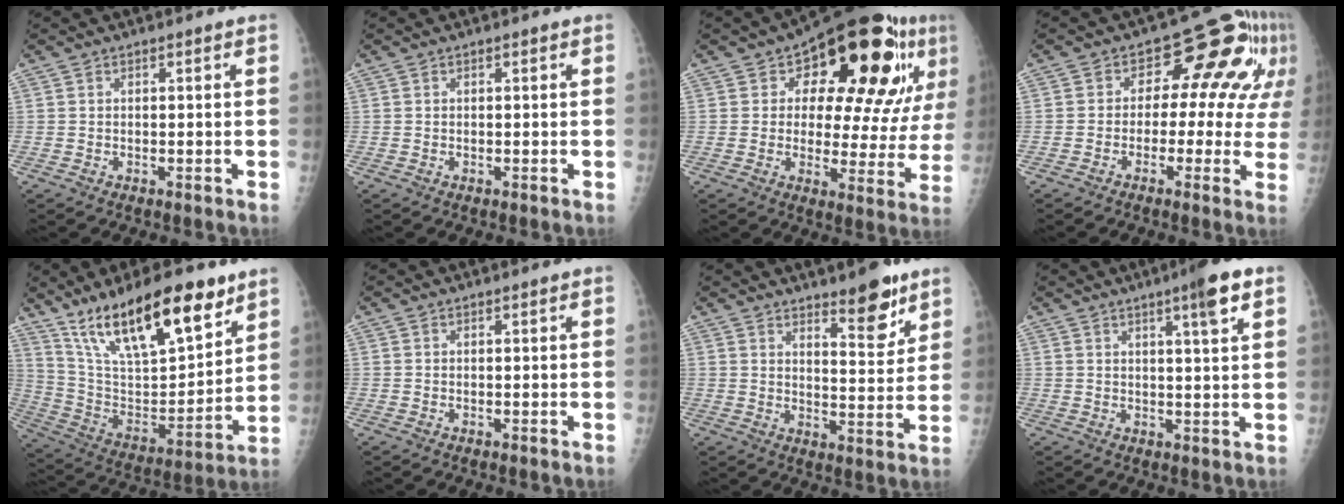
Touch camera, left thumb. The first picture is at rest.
{"total": 0.0}
{"total": 23.7, "force": [10.1, 10.8, 18.5], "torque": [-0.203, -0.013, 0.141]}
{"total": 14.5, "force": [3.5, 9.4, 10.5], "torque": [-0.062, 0.023, 0.030]}
{"total": 24.5, "force": [15.9, 8.3, 16.7], "torque": [-0.253, -0.046, 0.288]}
{"total": 0.0}
{"total": 8.7, "force": [6.1, 2.7, 5.5], "torque": [-0.054, -0.047, 0.091]}
{"total": 6.5, "force": [3.4, 0.5, 5.5], "torque": [-0.081, -0.011, 0.049]}